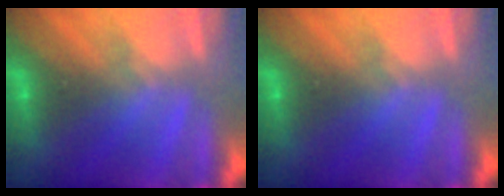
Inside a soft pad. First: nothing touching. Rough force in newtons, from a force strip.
{"total": 0.0}